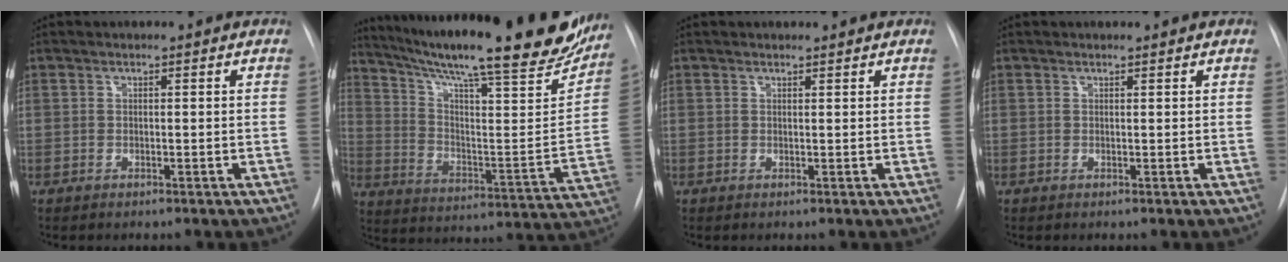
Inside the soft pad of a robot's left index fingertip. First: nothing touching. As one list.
[{"total": 29.8, "force": [24.3, 3.9, 16.9], "torque": [-0.268, -0.058, 0.329]}, {"total": 1.8, "force": [1.8, 0.3, 0.3], "torque": [-0.007, 0.008, 0.022]}, {"total": 1.2, "force": [1.1, 0.1, 0.2], "torque": [-0.006, 0.007, 0.014]}]